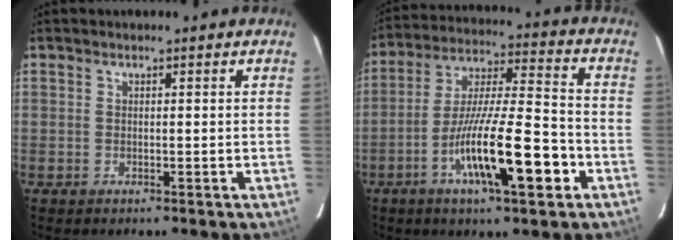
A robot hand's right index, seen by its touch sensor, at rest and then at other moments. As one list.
[{"total": 16.1, "force": [-6.3, 2.0, 14.6], "torque": [-0.261, -0.005, -0.109]}]